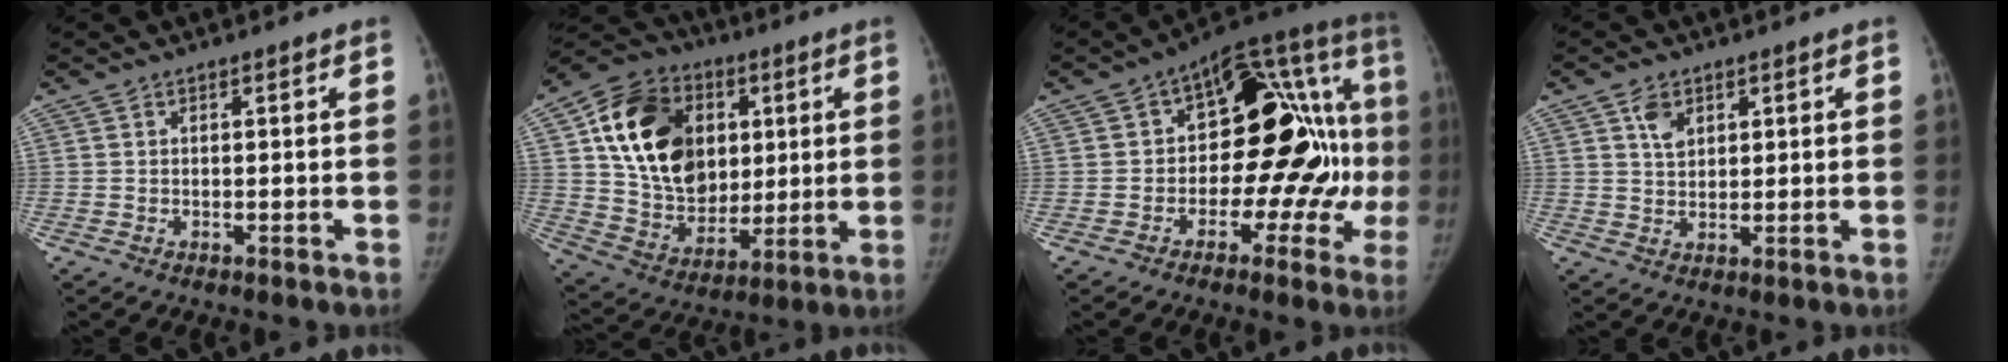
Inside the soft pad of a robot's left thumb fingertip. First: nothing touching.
{"total": 22.3, "force": [5.4, 16.7, 13.8], "torque": [-0.224, -0.008, 0.101]}
{"total": 23.8, "force": [-1.0, 12.9, 20.0], "torque": [-0.228, 0.049, -0.017]}
{"total": 4.1, "force": [1.9, 2.8, 2.3], "torque": [-0.025, -0.010, 0.036]}